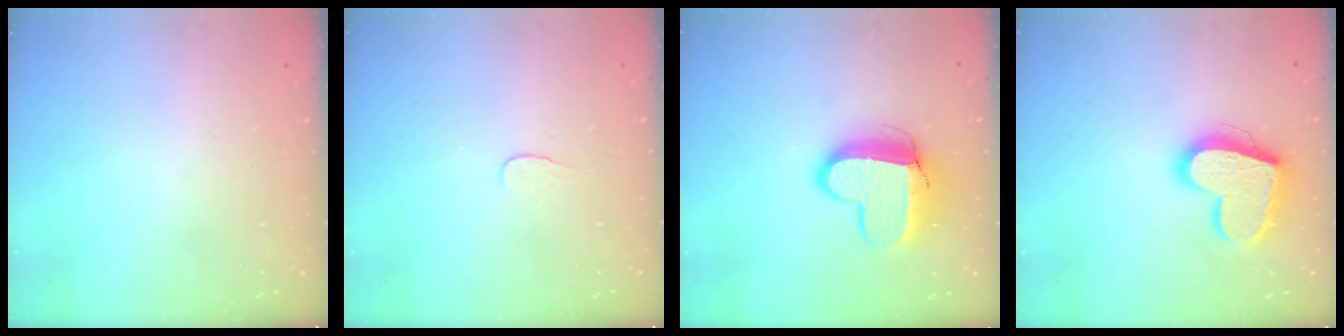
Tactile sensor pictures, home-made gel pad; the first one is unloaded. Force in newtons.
{"total": 3.8, "press": 3.8, "slide": 0.3}
{"total": 12.7, "press": 12.6, "slide": 1.1}
{"total": 19.3, "press": 19.2, "slide": 1.5}